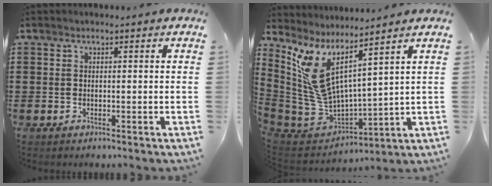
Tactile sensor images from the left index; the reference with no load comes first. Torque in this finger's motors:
{"motor_torque": [1.94, -0.11, 0.47, 0.20]}